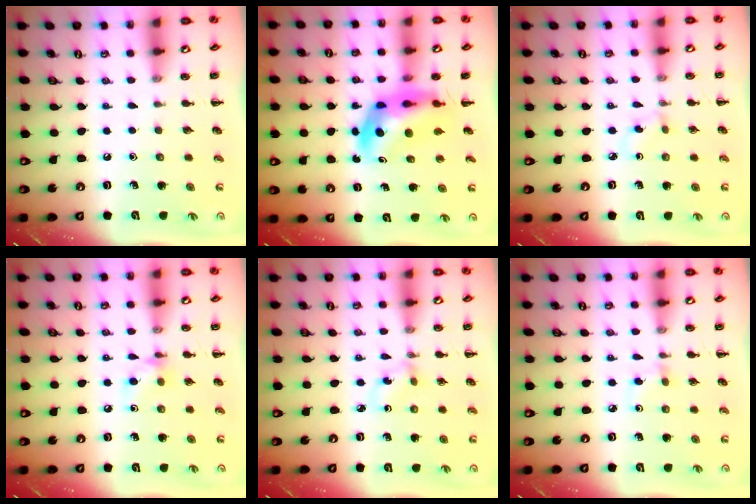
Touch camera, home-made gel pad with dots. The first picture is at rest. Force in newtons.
{"total": 10.8, "press": 10.2, "slide": 3.3}
{"total": 2.3, "press": 2.0, "slide": 1.1}
{"total": 6.0, "press": 5.9, "slide": 0.8}
{"total": 1.7, "press": 1.6, "slide": 0.7}
{"total": 2.7, "press": 2.4, "slide": 1.2}